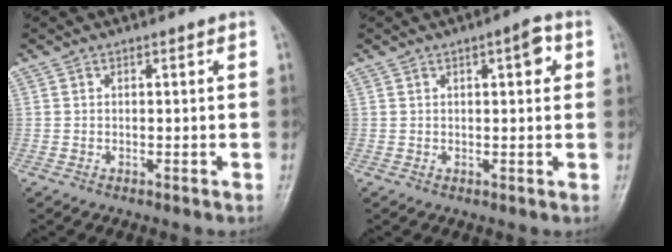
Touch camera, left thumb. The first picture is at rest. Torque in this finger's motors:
{"motor_torque": [-0.07, 0.01, 0.18, 0.13, 0.11]}